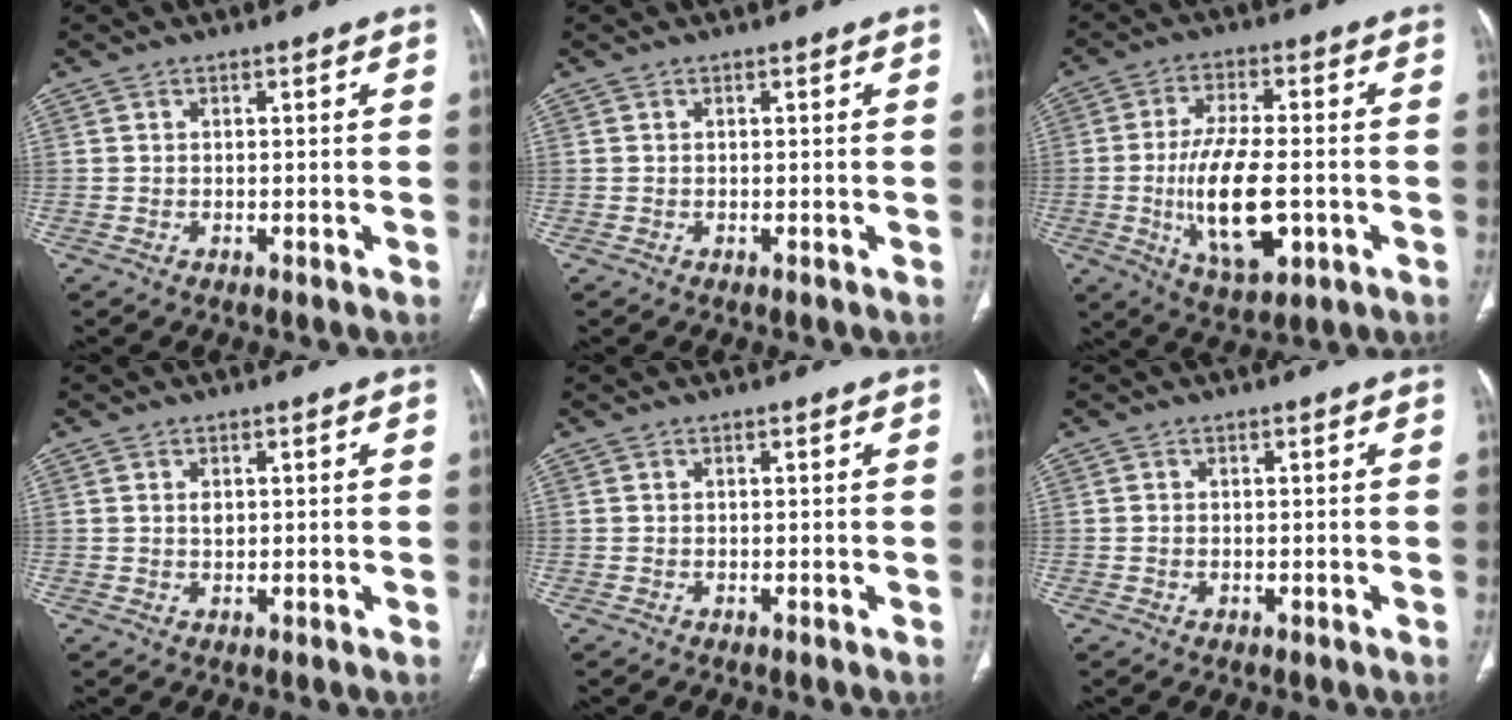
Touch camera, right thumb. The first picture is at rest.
{"total": 0.0}
{"total": 14.5, "force": [-2.8, 6.3, 12.7], "torque": [-0.227, -0.001, -0.037]}
{"total": 1.3, "force": [0.4, 0.9, 0.9], "torque": [-0.010, -0.002, 0.009]}
{"total": 0.0}
{"total": 0.5, "force": [-0.1, 0.4, 0.3], "torque": [-0.009, 0.002, 0.001]}